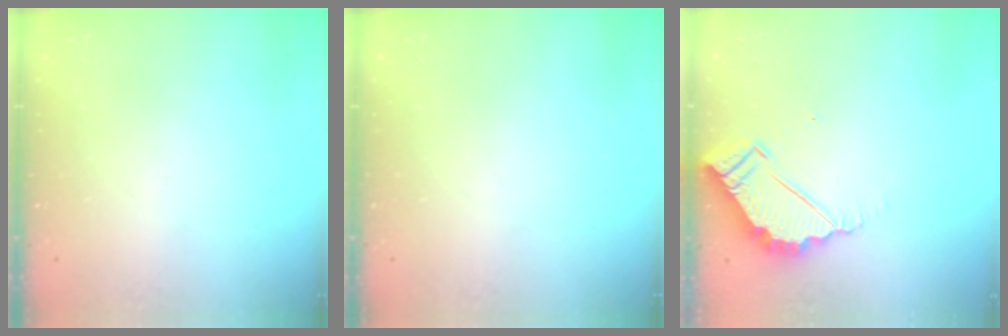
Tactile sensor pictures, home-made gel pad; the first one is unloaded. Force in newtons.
{"total": 0.0}
{"total": 6.1, "press": 6.1, "slide": 0.3}